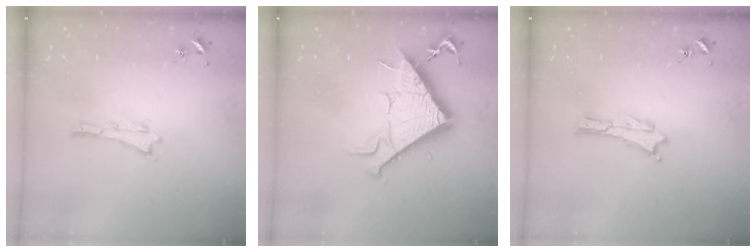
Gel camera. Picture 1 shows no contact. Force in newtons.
{"total": 11.9, "press": 11.9, "slide": 0.2}
{"total": 0.0}